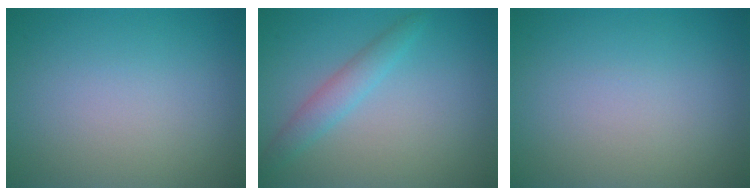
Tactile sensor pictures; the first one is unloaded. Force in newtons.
{"total": 2.2, "press": 2.2, "slide": 0.1}
{"total": 0.0}